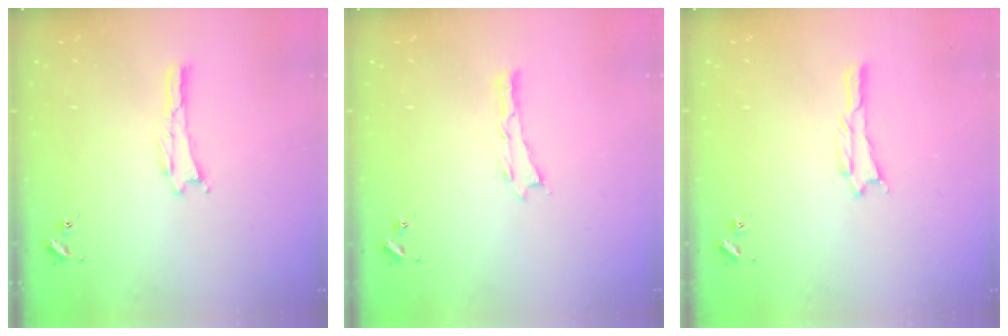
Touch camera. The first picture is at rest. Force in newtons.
{"total": 0.0}
{"total": 0.6, "press": 0.6, "slide": 0.1}